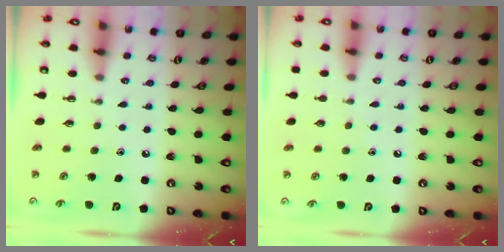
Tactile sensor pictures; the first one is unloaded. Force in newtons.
{"total": 3.8, "press": 3.8, "slide": 0.3}